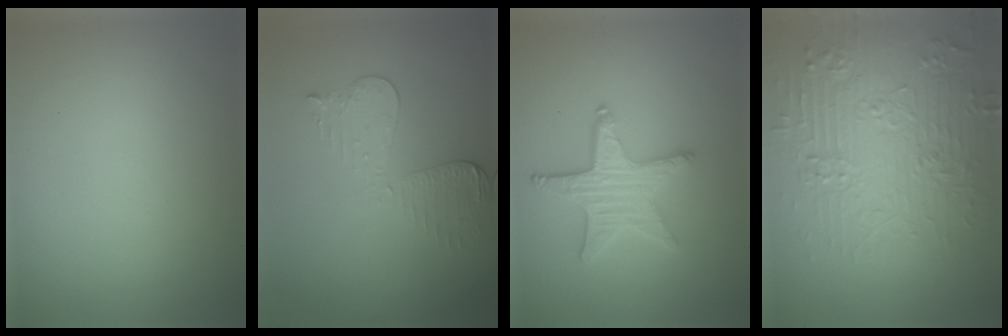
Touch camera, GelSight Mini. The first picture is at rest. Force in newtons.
{"total": 2.9, "press": 2.6, "slide": 1.4}
{"total": 4.3, "press": 3.7, "slide": 2.2}
{"total": 7.4, "press": 5.9, "slide": 4.6}